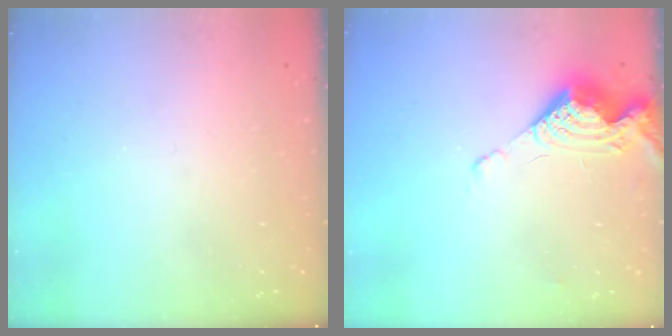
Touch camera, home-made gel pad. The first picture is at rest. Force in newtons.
{"total": 9.1, "press": 9.1, "slide": 0.2}